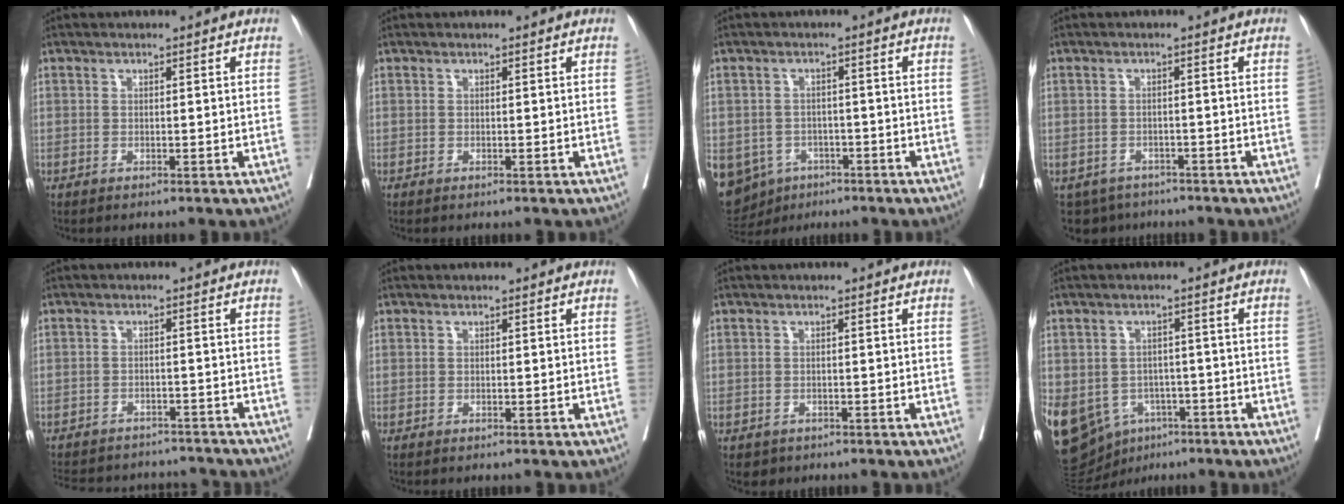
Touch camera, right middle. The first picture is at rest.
{"total": 0.7, "force": [-0.5, -0.1, 0.5], "torque": [-0.015, -0.001, -0.007]}
{"total": 13.0, "force": [-6.3, 10.6, 4.2], "torque": [-0.126, 0.000, -0.080]}
{"total": 4.9, "force": [-3.9, 3.0, -0.1], "torque": [0.007, 0.001, -0.056]}
{"total": 14.4, "force": [-13.1, 5.1, 3.2], "torque": [-0.070, 0.013, -0.163]}
{"total": 0.0}
{"total": 1.6, "force": [-1.0, 1.2, 0.1], "torque": [-0.006, 0.001, -0.012]}
{"total": 24.1, "force": [-10.1, 18.9, 11.0], "torque": [-0.351, -0.012, -0.138]}